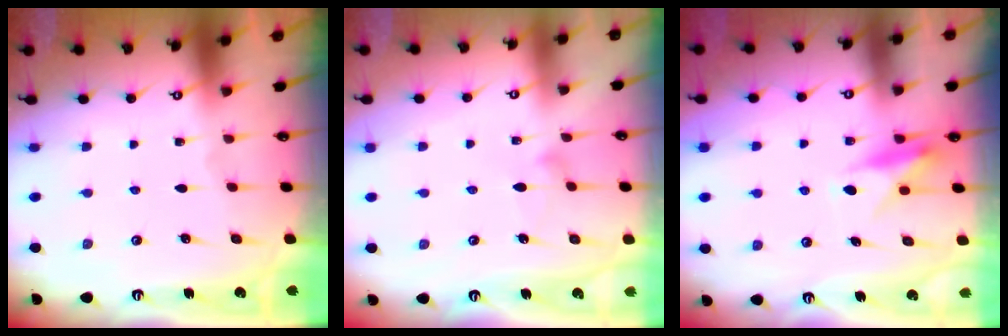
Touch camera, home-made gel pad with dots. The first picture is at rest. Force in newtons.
{"total": 7.8, "press": 7.8, "slide": 0.4}
{"total": 9.4, "press": 9.4, "slide": 0.4}